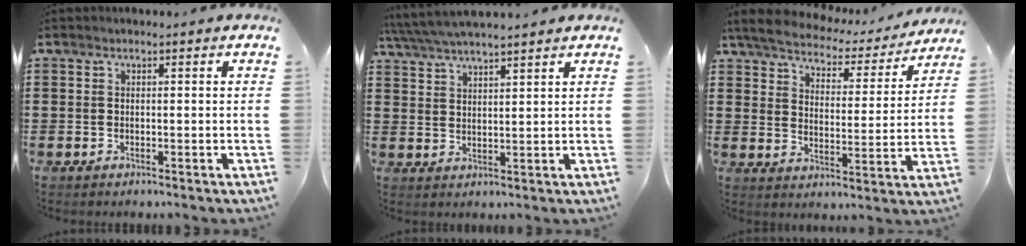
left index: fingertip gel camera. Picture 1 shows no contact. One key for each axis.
{"total": 4.2, "fx": 3.9, "fy": 0.0, "fz": 1.6, "tx": -0.043, "ty": -0.014, "tz": 0.070}
{"total": 4.3, "fx": 4.1, "fy": 0.9, "fz": 1.1, "tx": -0.047, "ty": -0.027, "tz": 0.064}